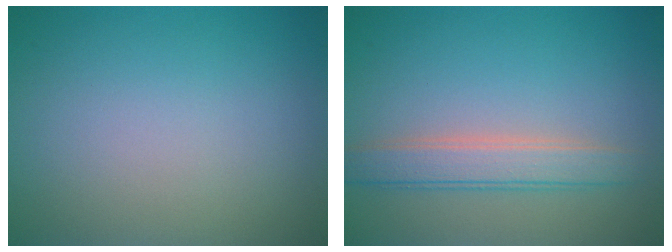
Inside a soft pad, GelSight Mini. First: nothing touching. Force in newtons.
{"total": 3.2, "press": 3.2, "slide": 0.1}